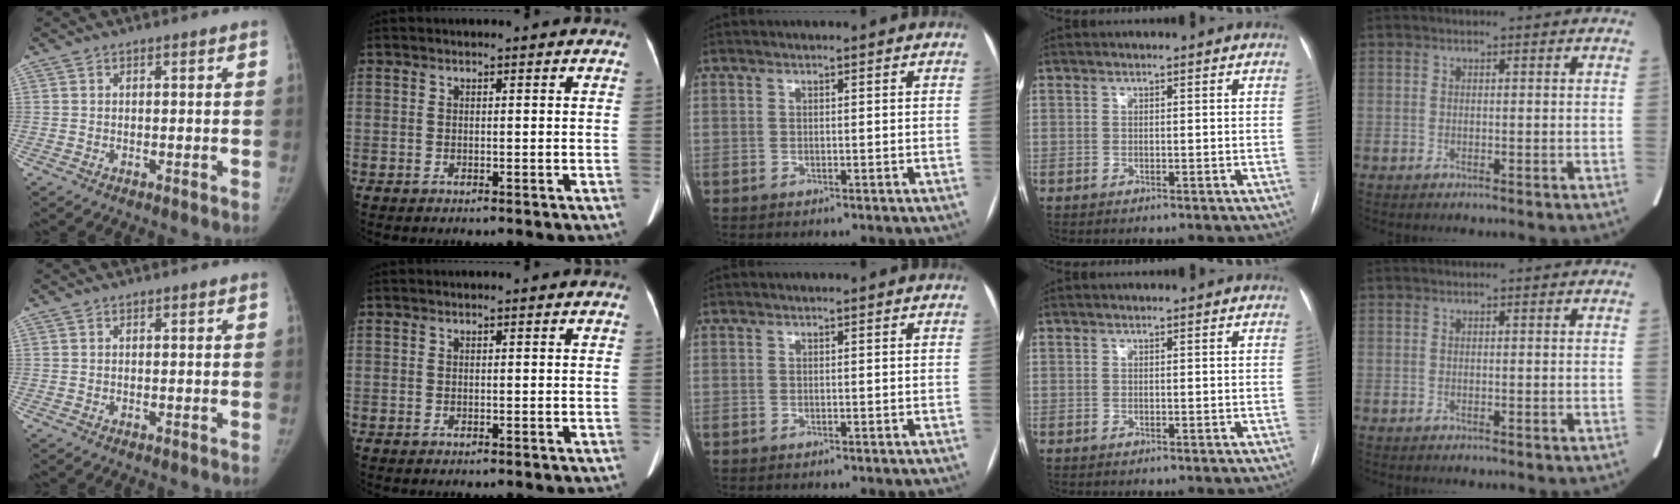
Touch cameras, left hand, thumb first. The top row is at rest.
{}